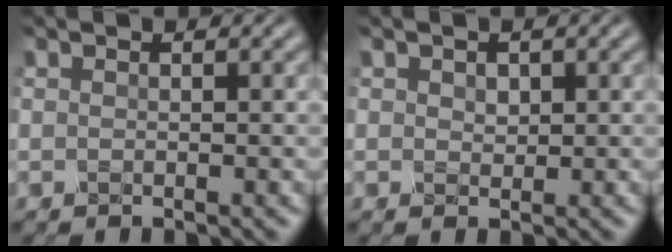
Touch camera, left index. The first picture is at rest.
{"total": 1.0, "force": [0.2, 0.8, 0.5], "torque": [-0.011, -0.002, 0.003]}